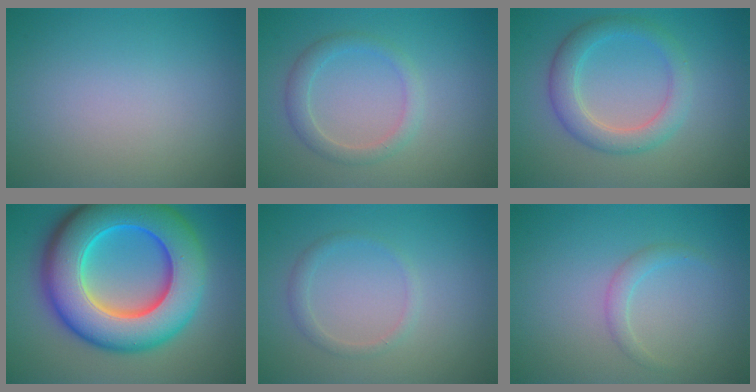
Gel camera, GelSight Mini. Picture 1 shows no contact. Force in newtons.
{"total": 2.2, "press": 2.2, "slide": 0.0}
{"total": 3.7, "press": 3.7, "slide": 0.0}
{"total": 13.9, "press": 13.9, "slide": 0.1}
{"total": 1.3, "press": 1.3, "slide": 0.0}
{"total": 1.3, "press": 1.3, "slide": 0.2}